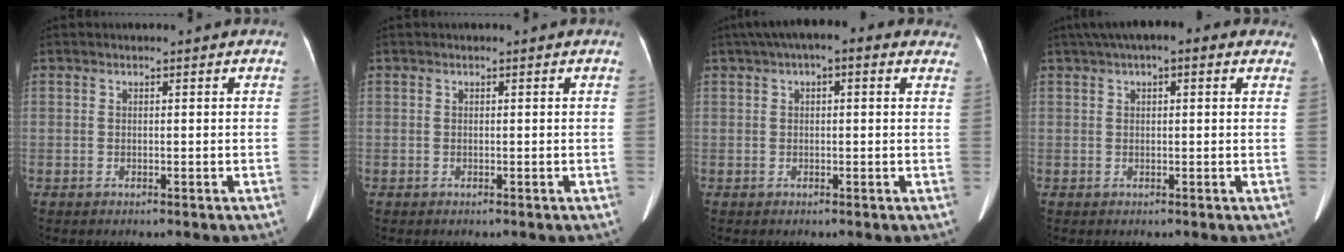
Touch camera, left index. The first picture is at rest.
{"total": 0.0}
{"total": 8.6, "force": [5.3, 3.3, 5.9], "torque": [-0.078, 0.051, 0.069]}
{"total": 8.1, "force": [5.3, 3.1, 5.4], "torque": [-0.074, 0.049, 0.072]}